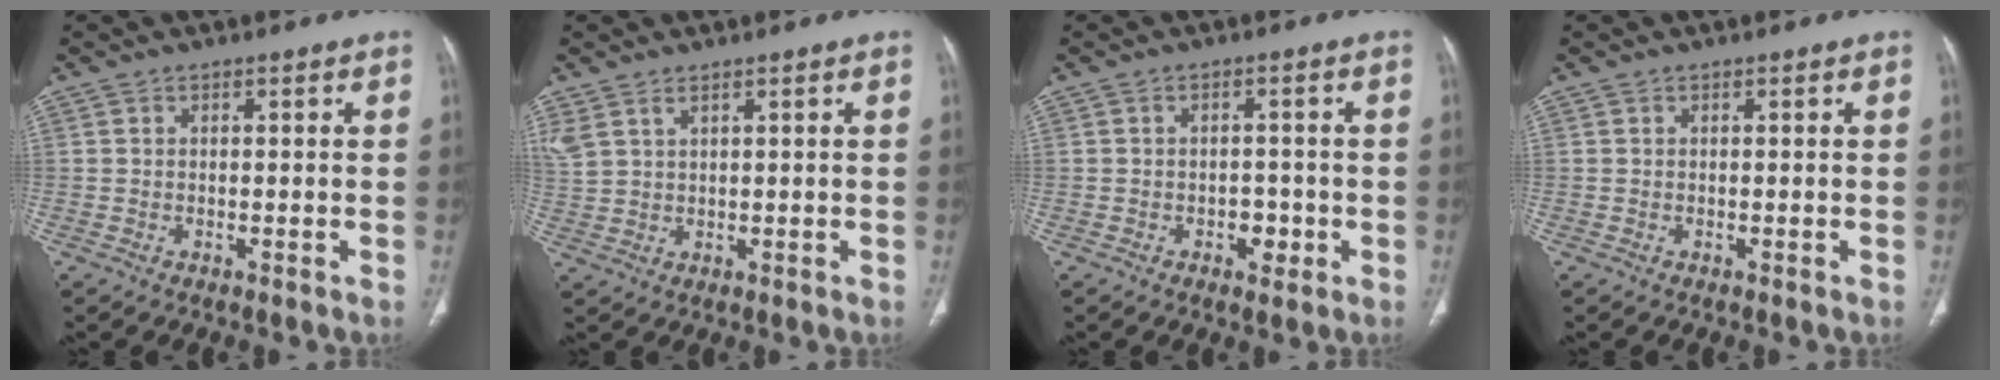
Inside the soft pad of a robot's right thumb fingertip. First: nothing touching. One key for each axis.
{"total": 4.7, "fx": 2.9, "fy": 2.2, "fz": 2.9, "tx": -0.073, "ty": 0.000, "tz": 0.071}
{"total": 3.3, "fx": -1.2, "fy": 2.3, "fz": 2.1, "tx": -0.011, "ty": 0.008, "tz": -0.014}
{"total": 0.0}